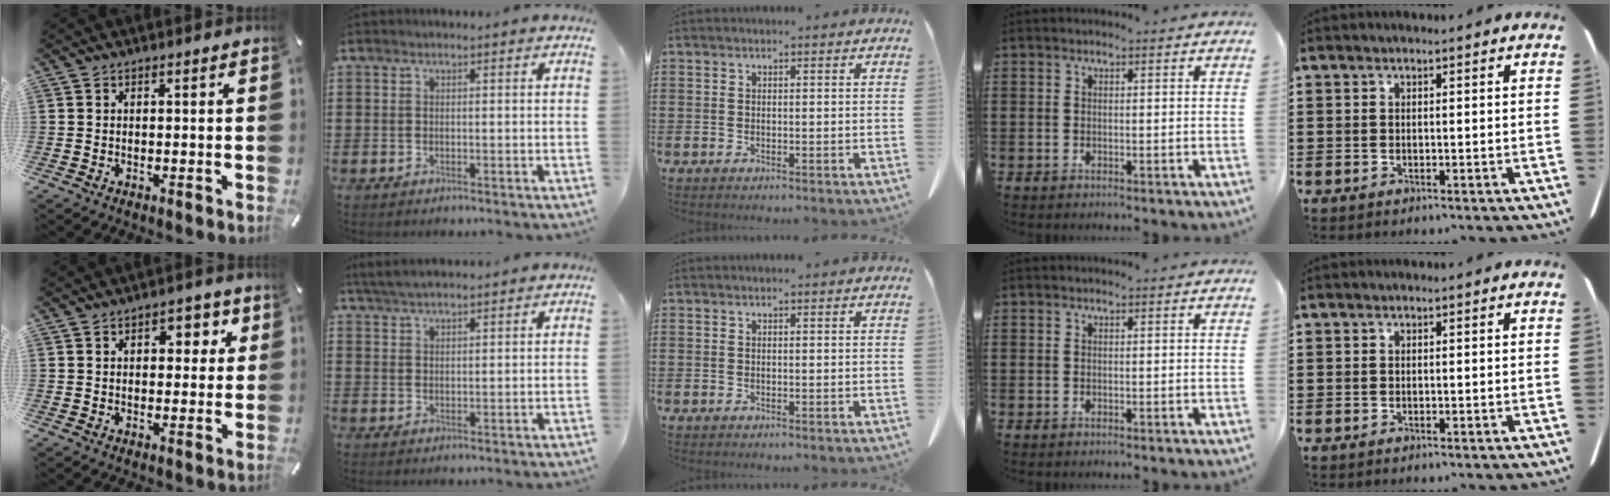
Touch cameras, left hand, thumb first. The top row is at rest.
{"thumb": {"total": 5.6, "force": [1.8, 3.6, 3.9], "torque": [-0.037, -0.006, 0.017]}, "index": {"total": 3.2, "force": [2.9, 0.4, 1.2], "torque": [-0.032, 0.001, 0.056]}}